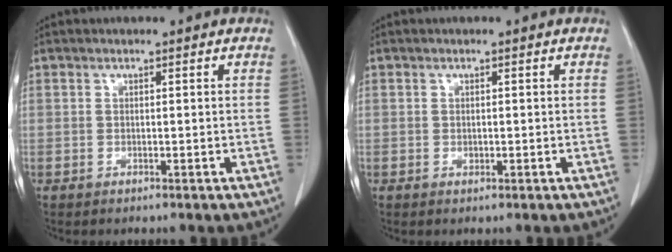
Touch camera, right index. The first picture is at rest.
{"total": 0.6, "force": [-0.1, 0.4, 0.4], "torque": [-0.010, -0.001, -0.001]}